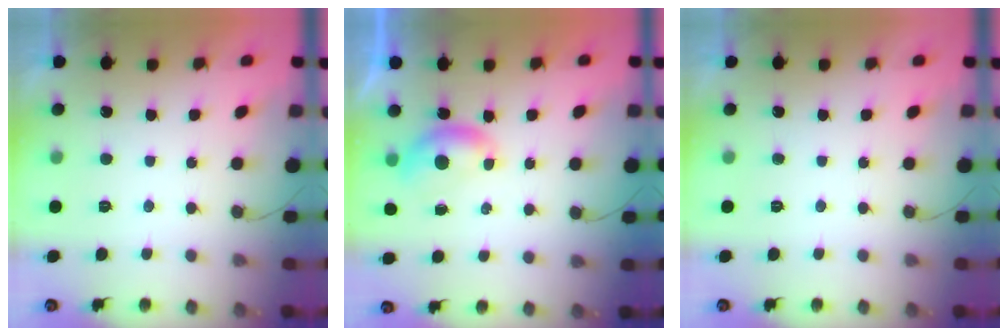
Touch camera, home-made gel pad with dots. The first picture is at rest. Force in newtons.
{"total": 5.2, "press": 5.2, "slide": 0.7}
{"total": 0.0}